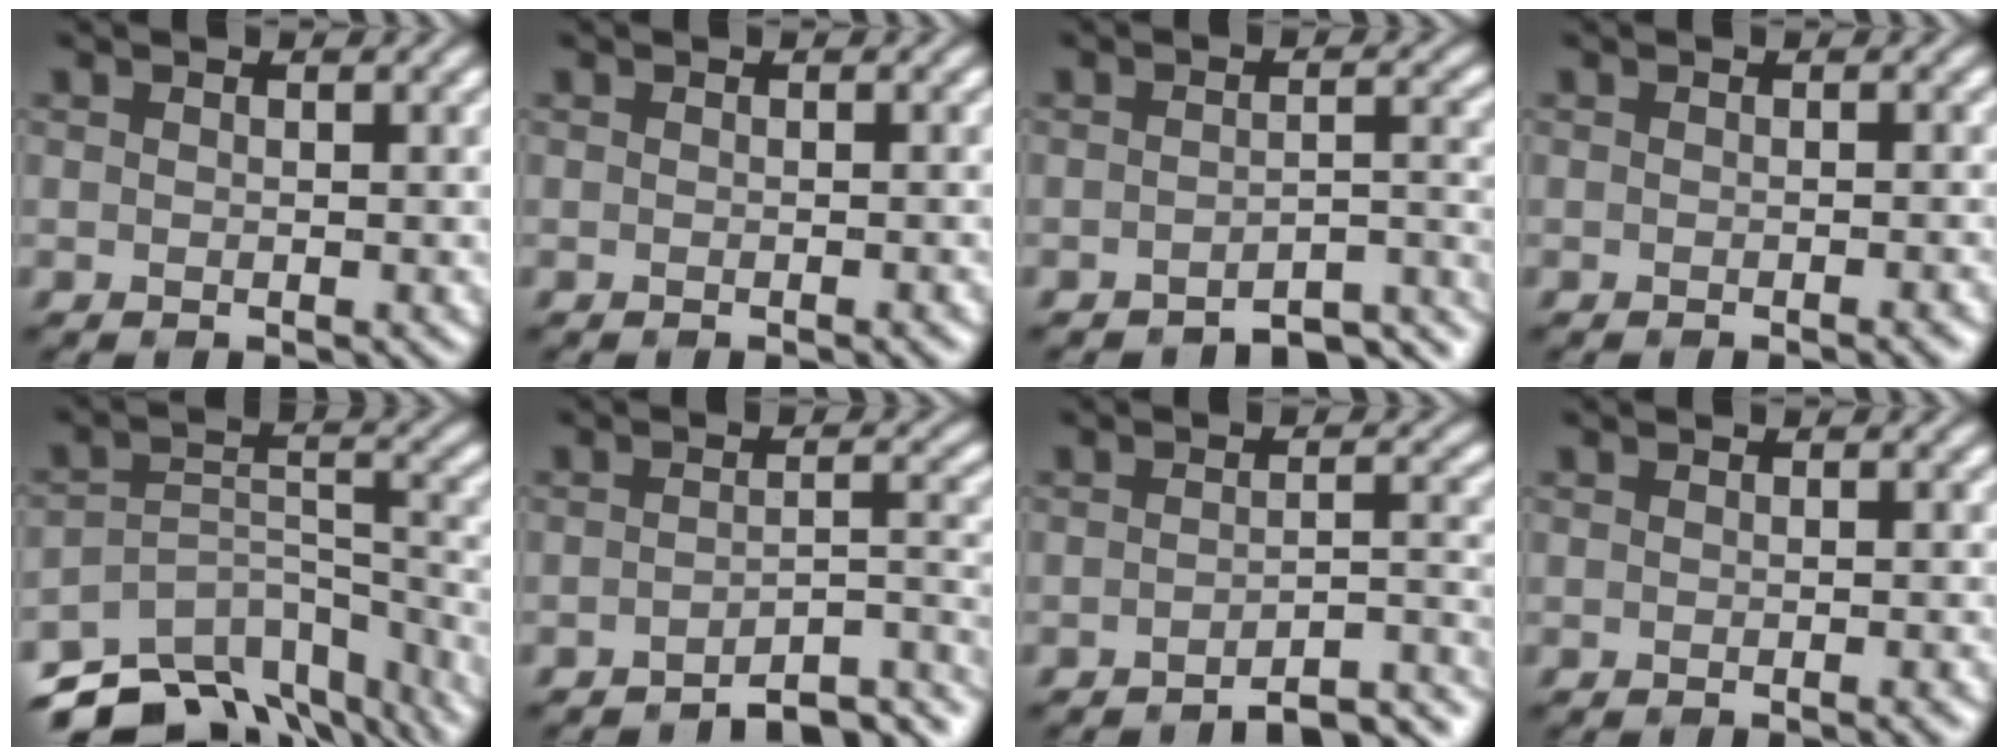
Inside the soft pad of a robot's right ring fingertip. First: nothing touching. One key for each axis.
{"total": 0.9, "fx": -0.4, "fy": 0.2, "fz": 0.8, "tx": -0.006, "ty": 0.001, "tz": -0.007}
{"total": 5.1, "fx": -4.6, "fy": 1.1, "fz": 2.0, "tx": -0.019, "ty": -0.001, "tz": -0.055}
{"total": 1.6, "fx": -0.7, "fy": 0.4, "fz": 1.3, "tx": -0.008, "ty": 0.000, "tz": -0.012}
{"total": 12.9, "fx": -10.8, "fy": 5.4, "fz": 4.6, "tx": -0.094, "ty": -0.013, "tz": -0.136}
{"total": 5.9, "fx": -5.1, "fy": 1.3, "fz": 2.8, "tx": -0.027, "ty": 0.005, "tz": -0.070}
{"total": 6.4, "fx": -5.5, "fy": 1.4, "fz": 2.9, "tx": -0.022, "ty": 0.009, "tz": -0.070}
{"total": 1.2, "fx": -0.6, "fy": 0.3, "fz": 1.1, "tx": -0.008, "ty": -0.001, "tz": -0.011}